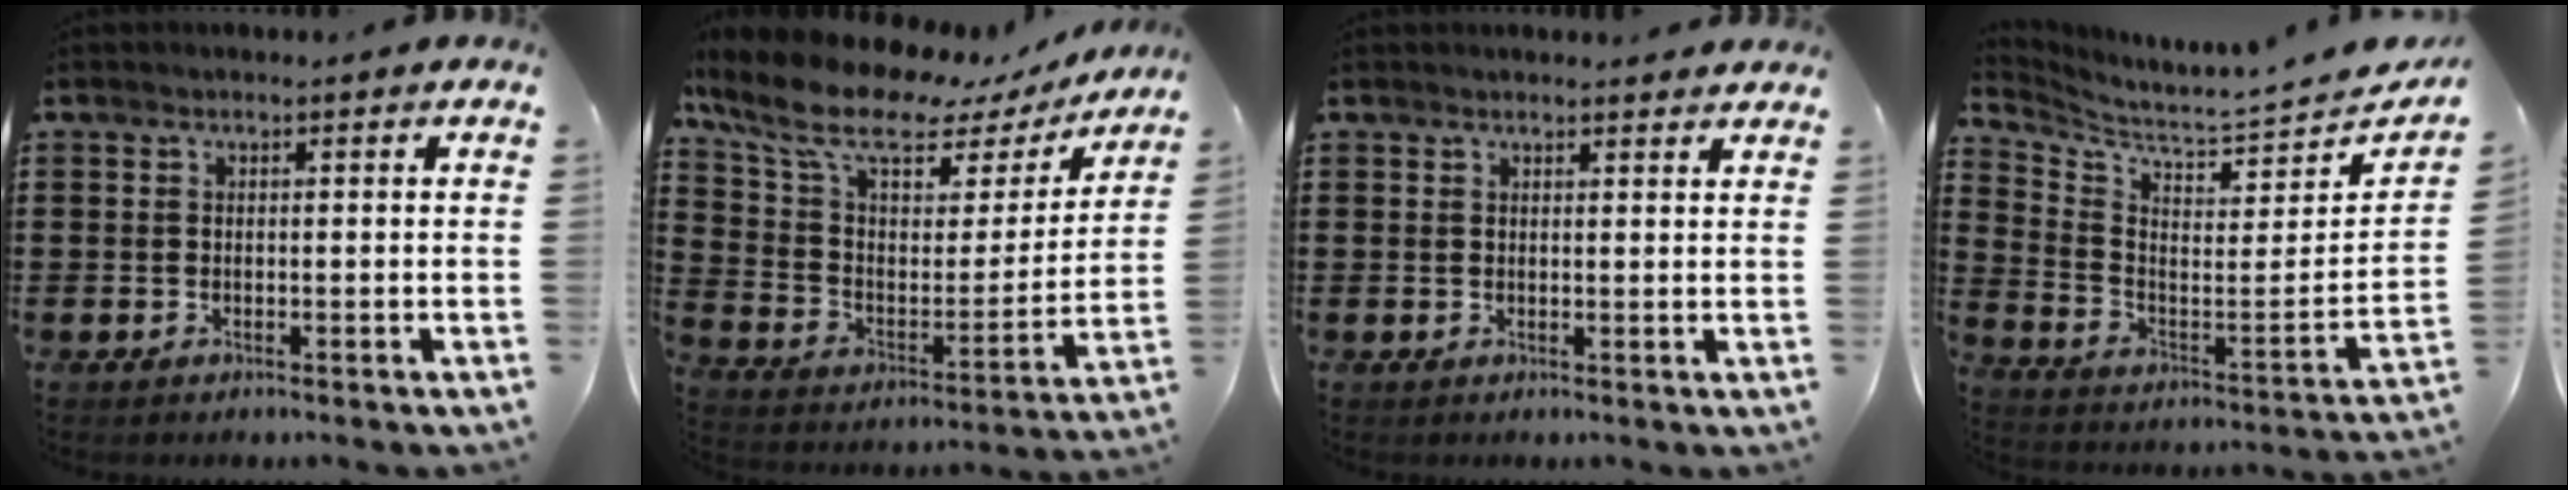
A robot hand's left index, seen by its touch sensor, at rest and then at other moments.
{"total": 11.9, "force": [8.6, 4.3, 7.0], "torque": [-0.162, -0.046, 0.146]}
{"total": 1.7, "force": [1.7, 0.1, 0.4], "torque": [-0.010, 0.002, 0.033]}
{"total": 4.7, "force": [4.6, -0.3, 1.0], "torque": [-0.048, -0.067, 0.071]}